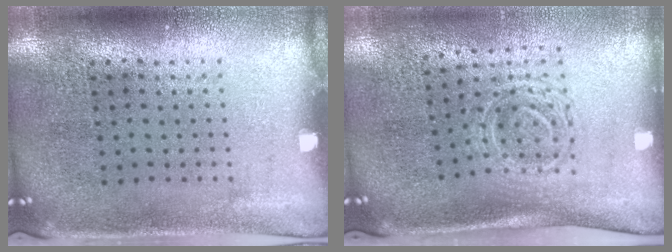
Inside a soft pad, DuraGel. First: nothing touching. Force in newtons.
{"total": 1.7, "press": 1.3, "slide": 1.1}